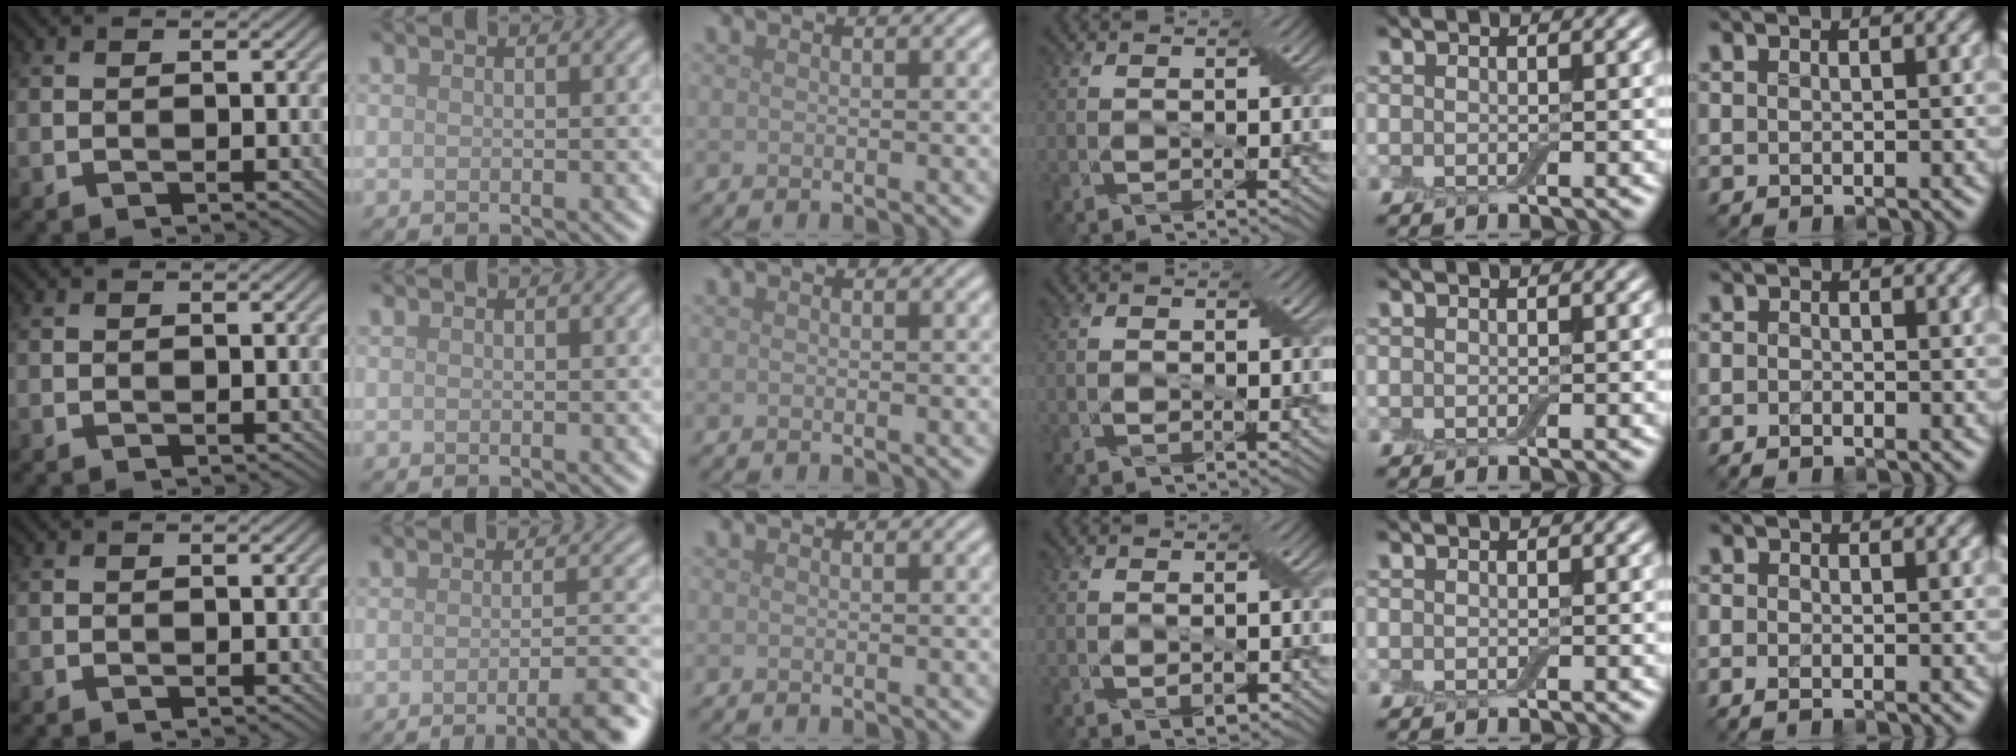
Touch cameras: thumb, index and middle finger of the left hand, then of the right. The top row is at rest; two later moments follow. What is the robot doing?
{"motion": "cut", "object": "cling film"}